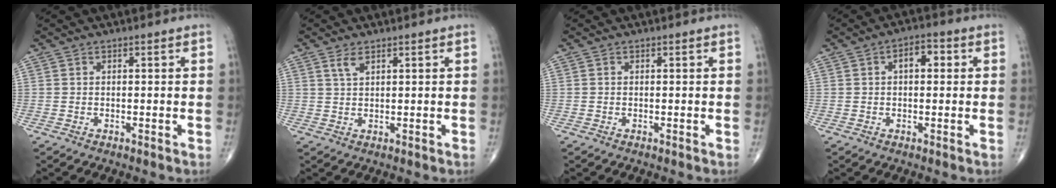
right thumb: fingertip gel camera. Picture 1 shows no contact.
{"total": 2.2, "force": [1.3, 0.8, 1.5], "torque": [-0.032, -0.002, 0.031]}
{"total": 0.0}
{"total": 4.4, "force": [0.9, 2.5, 3.5], "torque": [-0.039, 0.014, 0.007]}